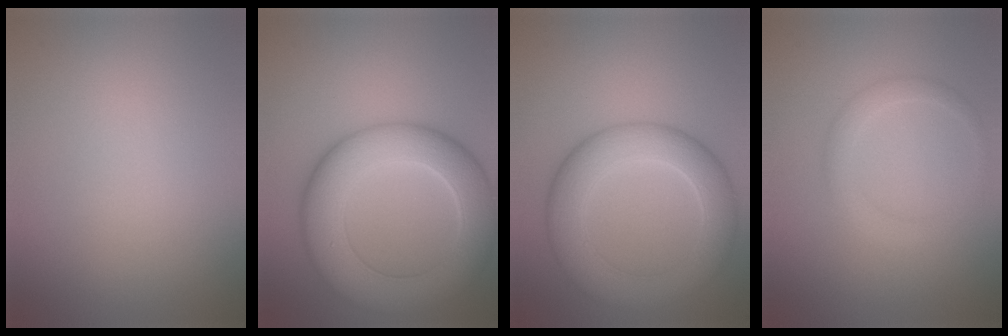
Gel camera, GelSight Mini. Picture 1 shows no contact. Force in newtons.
{"total": 9.5, "press": 9.5, "slide": 0.8}
{"total": 7.2, "press": 7.2, "slide": 0.4}
{"total": 1.9, "press": 1.9, "slide": 0.1}